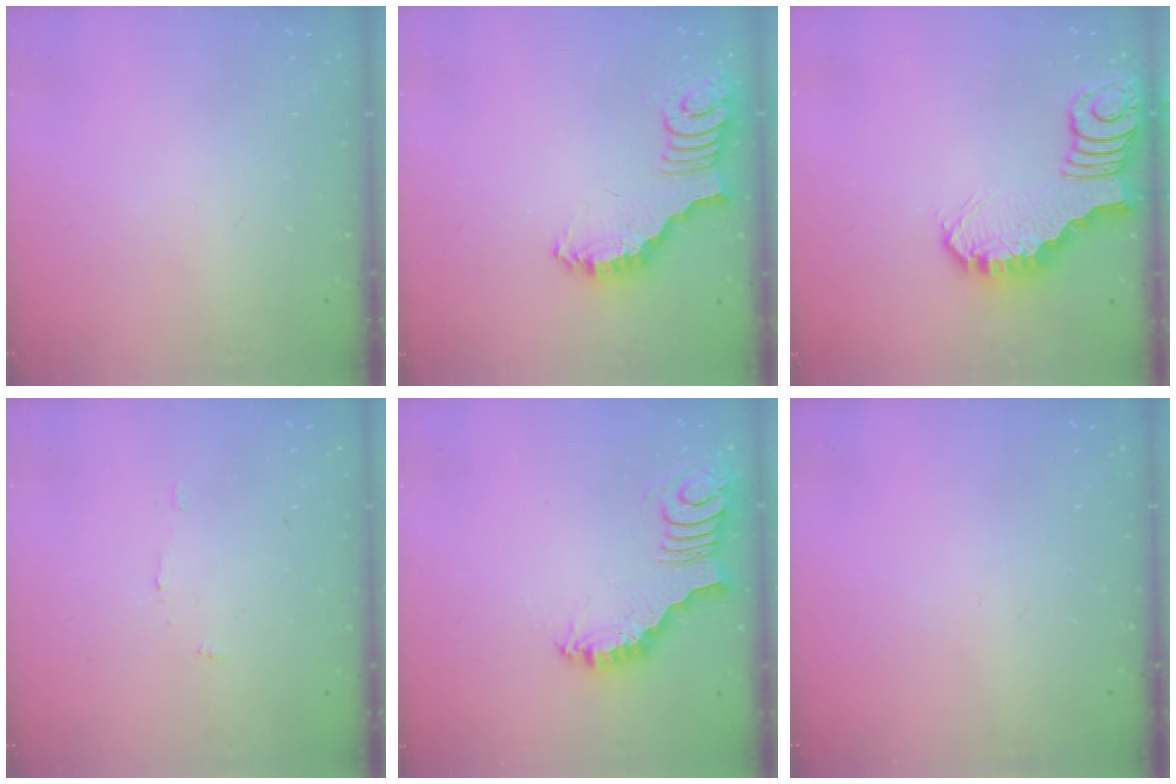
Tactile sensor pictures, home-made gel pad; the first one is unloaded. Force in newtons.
{"total": 2.7, "press": 2.7, "slide": 0.5}
{"total": 2.8, "press": 2.8, "slide": 0.4}
{"total": 4.4, "press": 4.3, "slide": 0.4}
{"total": 3.0, "press": 3.0, "slide": 0.6}
{"total": 0.0}